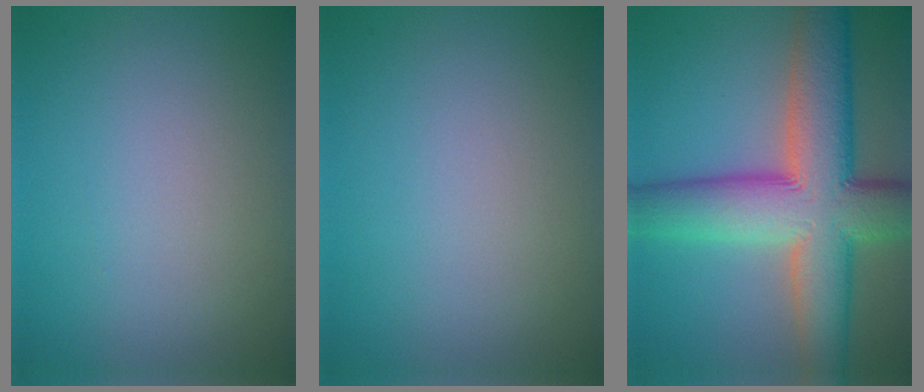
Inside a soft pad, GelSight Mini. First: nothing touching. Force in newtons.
{"total": 0.0}
{"total": 12.0, "press": 12.0, "slide": 0.6}